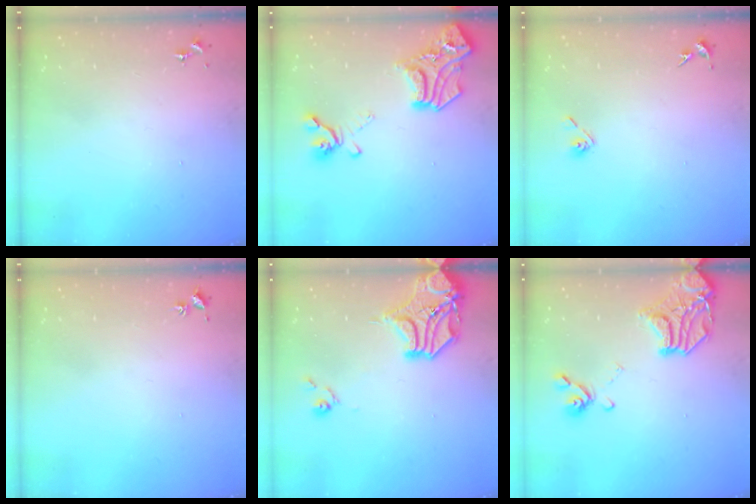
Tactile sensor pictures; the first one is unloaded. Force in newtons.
{"total": 19.5, "press": 19.5, "slide": 0.7}
{"total": 4.4, "press": 3.9, "slide": 2.0}
{"total": 2.1, "press": 2.1, "slide": 0.2}
{"total": 14.3, "press": 14.1, "slide": 2.3}
{"total": 15.3, "press": 15.2, "slide": 1.8}